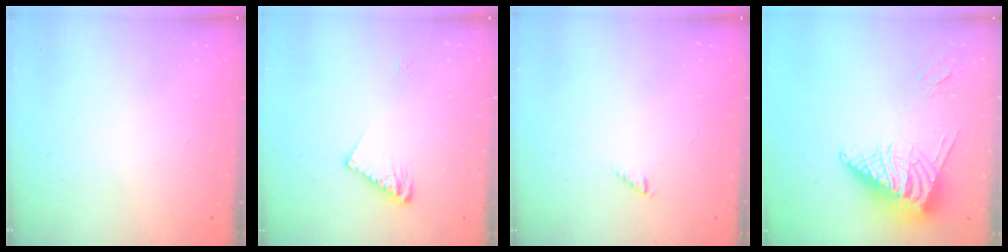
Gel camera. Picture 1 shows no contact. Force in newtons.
{"total": 7.6, "press": 7.6, "slide": 0.5}
{"total": 0.0}
{"total": 12.4, "press": 12.3, "slide": 1.6}